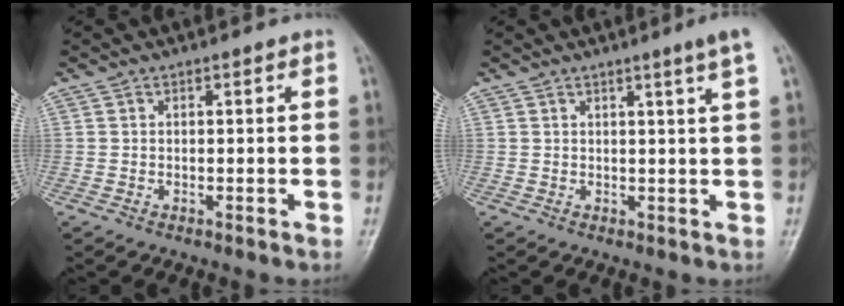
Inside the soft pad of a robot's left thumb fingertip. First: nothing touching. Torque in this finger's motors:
{"motor_torque": [-0.03, -0.04, -0.02, 0.18, 0.08]}